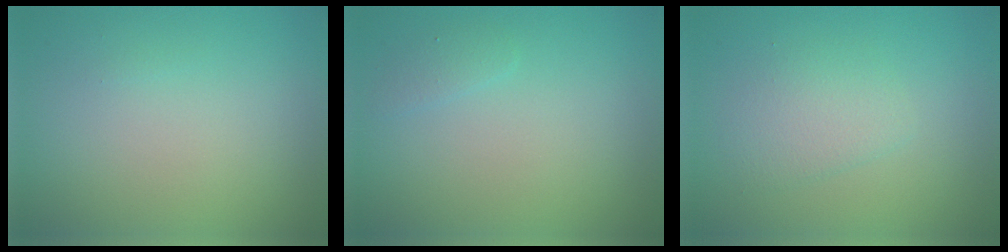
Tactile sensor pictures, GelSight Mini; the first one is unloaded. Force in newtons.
{"total": 0.8, "press": 0.8, "slide": 0.1}
{"total": 2.3, "press": 2.3, "slide": 0.0}